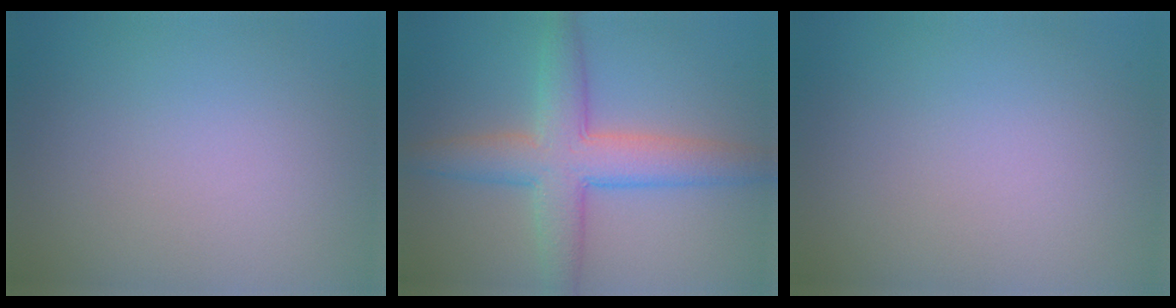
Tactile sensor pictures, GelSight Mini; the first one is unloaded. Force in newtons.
{"total": 6.3, "press": 6.3, "slide": 0.3}
{"total": 0.0}